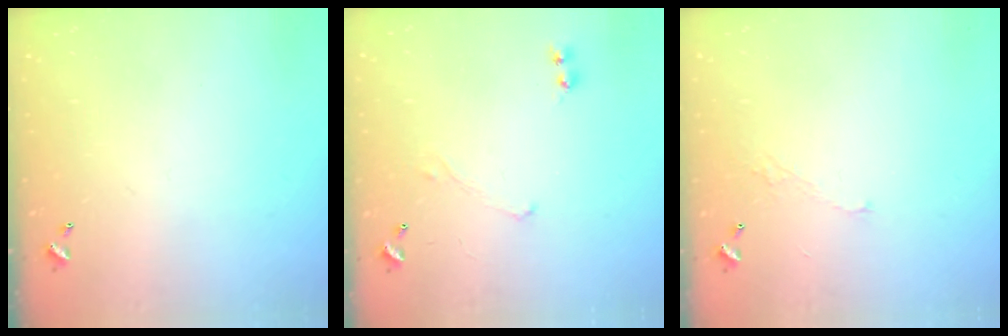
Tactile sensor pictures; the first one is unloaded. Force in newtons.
{"total": 0.7, "press": 0.6, "slide": 0.2}
{"total": 3.5, "press": 3.5, "slide": 0.7}